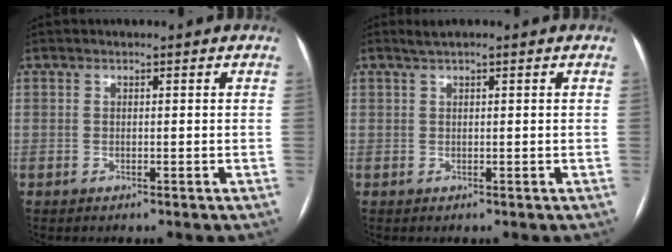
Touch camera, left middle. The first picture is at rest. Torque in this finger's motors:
{"motor_torque": [0.04, -0.02, 0.00, 0.00]}